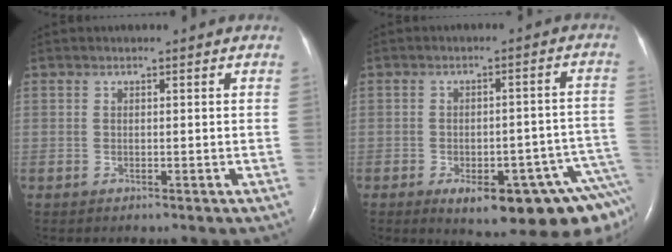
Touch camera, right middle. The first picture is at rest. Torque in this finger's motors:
{"motor_torque": [1.16, -0.98, 0.19, 0.09]}